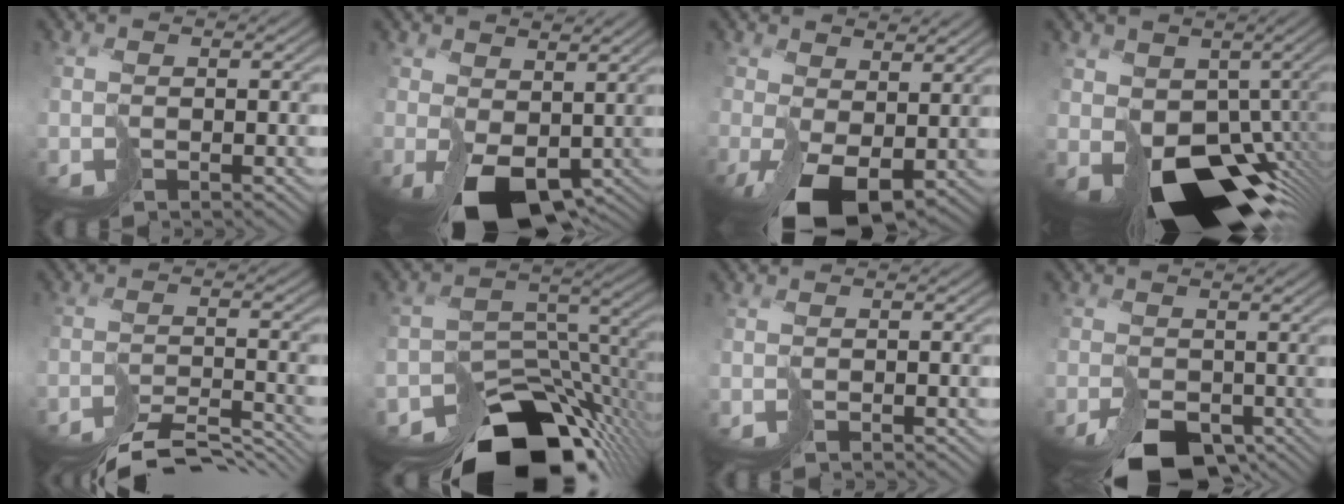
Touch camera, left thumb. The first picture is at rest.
{"total": 7.8, "force": [0.0, 4.9, 6.0], "torque": [-0.119, -0.018, 0.015]}
{"total": 6.9, "force": [-0.4, 3.6, 5.9], "torque": [-0.114, -0.017, 0.002]}
{"total": 13.9, "force": [-4.3, 9.0, 9.6], "torque": [-0.182, -0.042, -0.038]}
{"total": 8.7, "force": [-8.4, 1.0, 2.2], "torque": [-0.023, 0.000, -0.116]}
{"total": 14.9, "force": [-11.4, 6.7, 6.8], "torque": [-0.117, -0.034, -0.161]}
{"total": 1.4, "force": [-1.4, 0.0, 0.2], "torque": [0.003, 0.001, -0.026]}
{"total": 5.9, "force": [-4.3, 2.8, 2.8], "torque": [-0.031, -0.015, -0.063]}